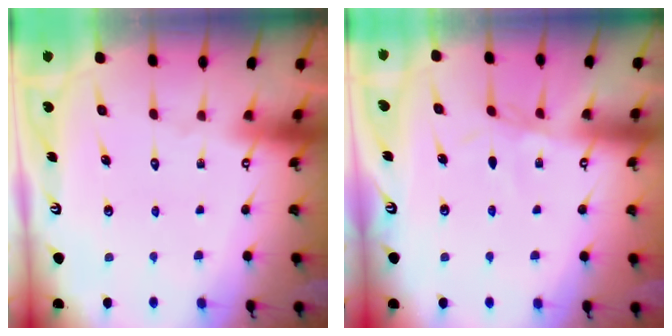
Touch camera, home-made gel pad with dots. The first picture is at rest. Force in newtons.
{"total": 2.2, "press": 2.2, "slide": 0.3}